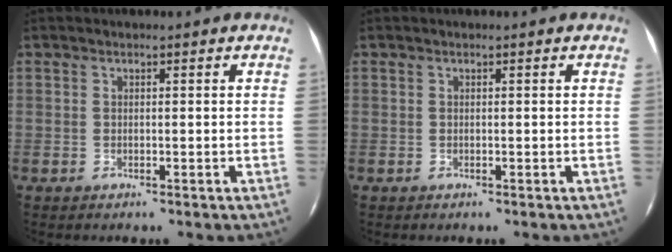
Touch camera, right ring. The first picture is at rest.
{"total": 0.0}